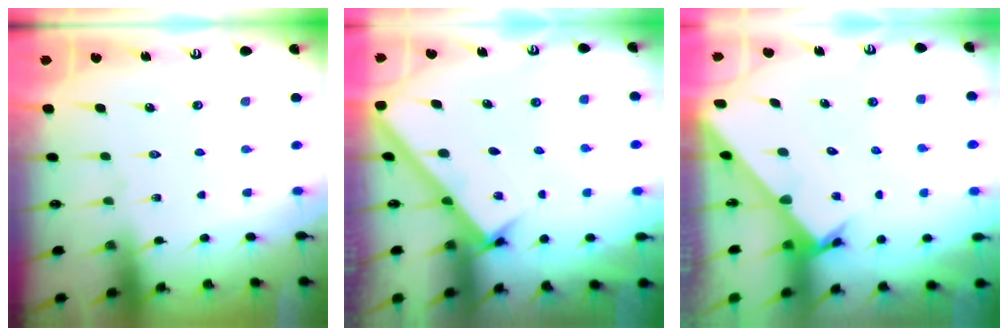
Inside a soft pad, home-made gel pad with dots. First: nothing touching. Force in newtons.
{"total": 2.3, "press": 2.3, "slide": 0.3}
{"total": 2.2, "press": 2.2, "slide": 0.2}